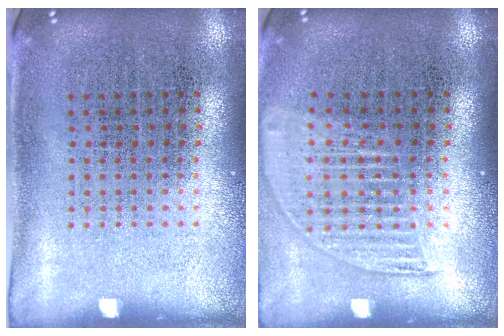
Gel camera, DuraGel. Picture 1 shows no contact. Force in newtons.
{"total": 1.3, "press": 1.2, "slide": 0.6}